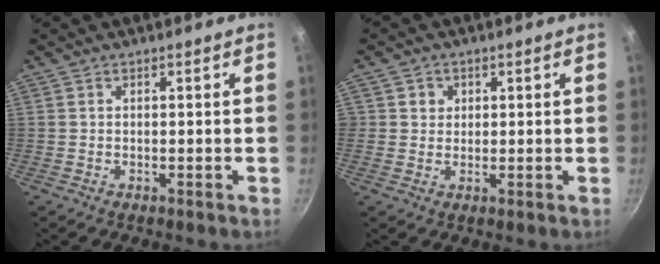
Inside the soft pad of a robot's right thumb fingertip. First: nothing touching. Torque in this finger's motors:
{"motor_torque": [0.04, 0.67, 0.93, -0.67, 0.39]}